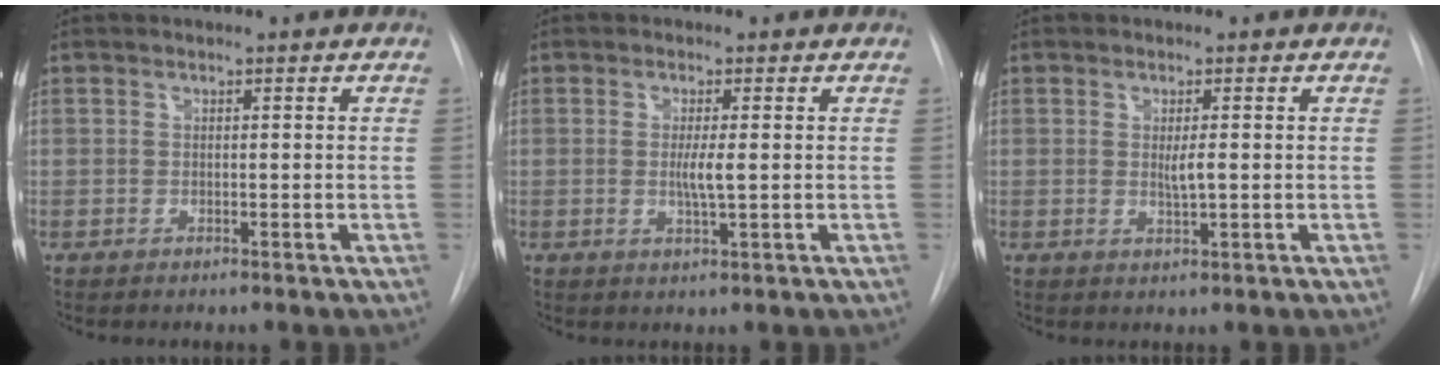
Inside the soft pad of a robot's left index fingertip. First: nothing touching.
{"total": 2.8, "force": [0.0, 0.1, 2.8], "torque": [-0.058, -0.005, 0.001]}
{"total": 2.0, "force": [0.1, 0.2, 2.0], "torque": [-0.039, -0.004, 0.003]}